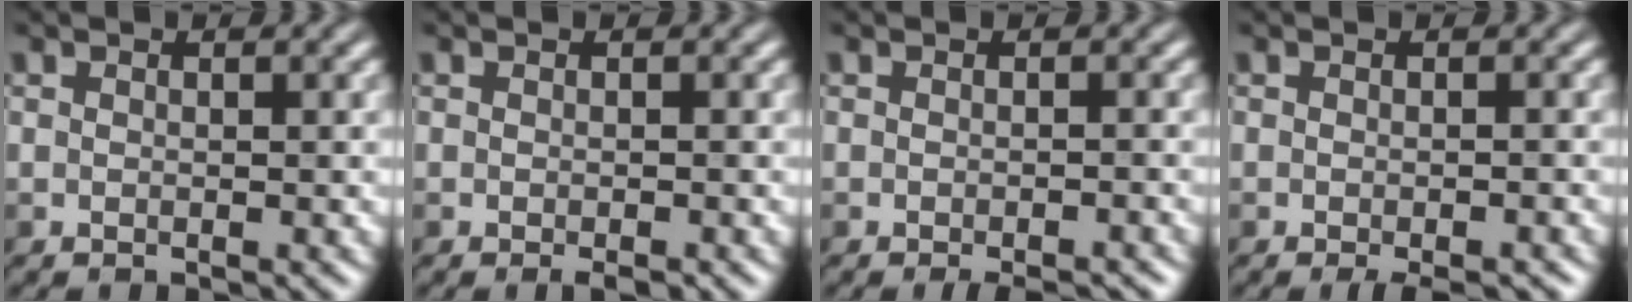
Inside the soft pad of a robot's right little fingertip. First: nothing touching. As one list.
[{"total": 0.9, "force": [-0.6, 0.2, 0.7], "torque": [-0.010, -0.004, -0.007]}, {"total": 2.4, "force": [-1.8, 0.4, 1.5], "torque": [-0.018, -0.003, -0.025]}, {"total": 2.6, "force": [-1.8, 0.6, 1.8], "torque": [-0.025, -0.003, -0.024]}]